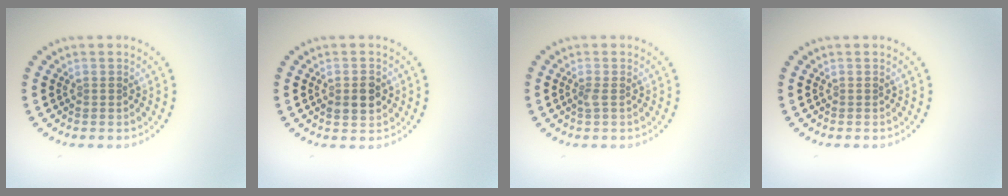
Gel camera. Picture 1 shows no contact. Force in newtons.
{"total": 2.7, "press": 2.7, "slide": 0.2}
{"total": 0.8, "press": 0.6, "slide": 0.5}
{"total": 0.0}